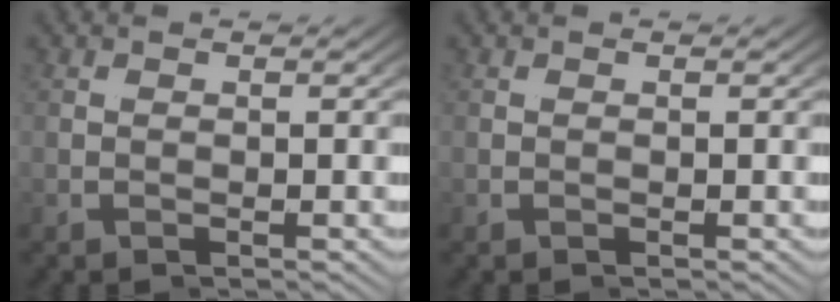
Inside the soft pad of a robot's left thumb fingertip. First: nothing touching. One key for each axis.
{"total": 0.0}